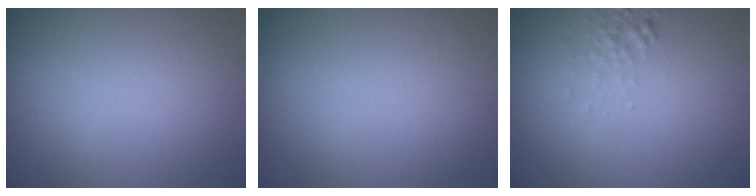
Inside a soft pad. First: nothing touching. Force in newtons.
{"total": 0.0}
{"total": 1.3, "press": 1.3, "slide": 0.0}